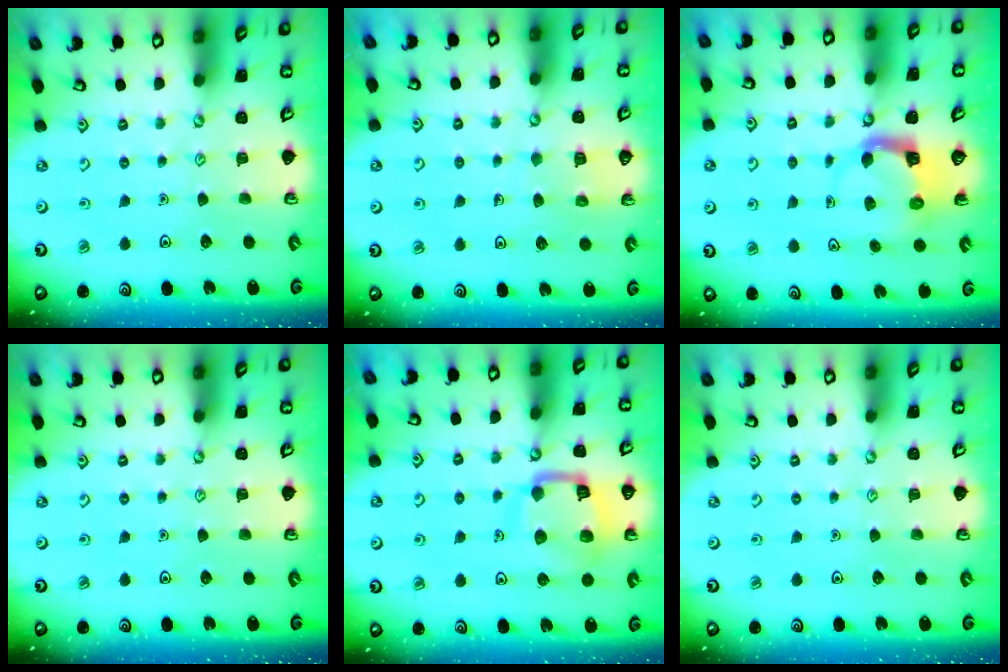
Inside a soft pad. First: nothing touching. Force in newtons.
{"total": 4.4, "press": 4.4, "slide": 0.4}
{"total": 3.8, "press": 3.7, "slide": 0.6}
{"total": 0.0}
{"total": 13.7, "press": 13.7, "slide": 1.4}
{"total": 0.0}